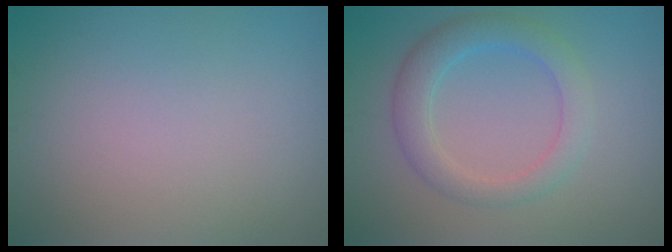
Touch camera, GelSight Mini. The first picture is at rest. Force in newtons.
{"total": 3.9, "press": 3.9, "slide": 0.1}